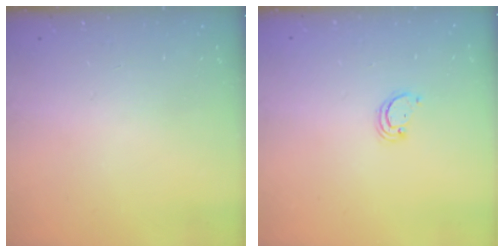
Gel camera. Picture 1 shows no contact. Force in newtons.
{"total": 2.4, "press": 2.4, "slide": 0.2}